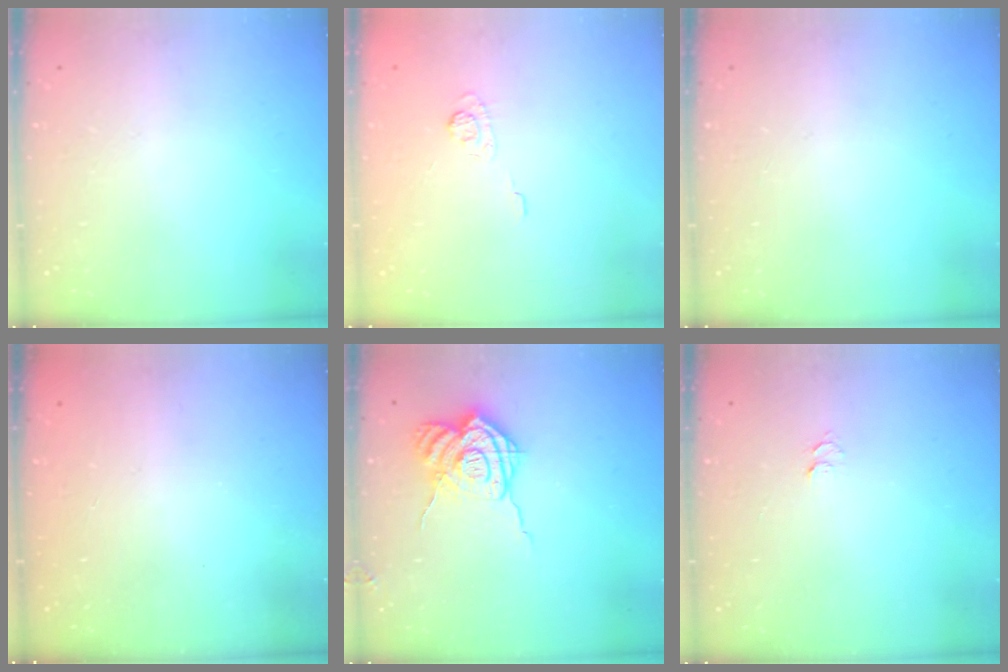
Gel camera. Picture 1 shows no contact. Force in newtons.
{"total": 3.6, "press": 3.3, "slide": 1.5}
{"total": 0.0}
{"total": 2.3, "press": 2.2, "slide": 0.8}
{"total": 13.9, "press": 13.8, "slide": 1.5}
{"total": 3.6, "press": 3.6, "slide": 0.4}